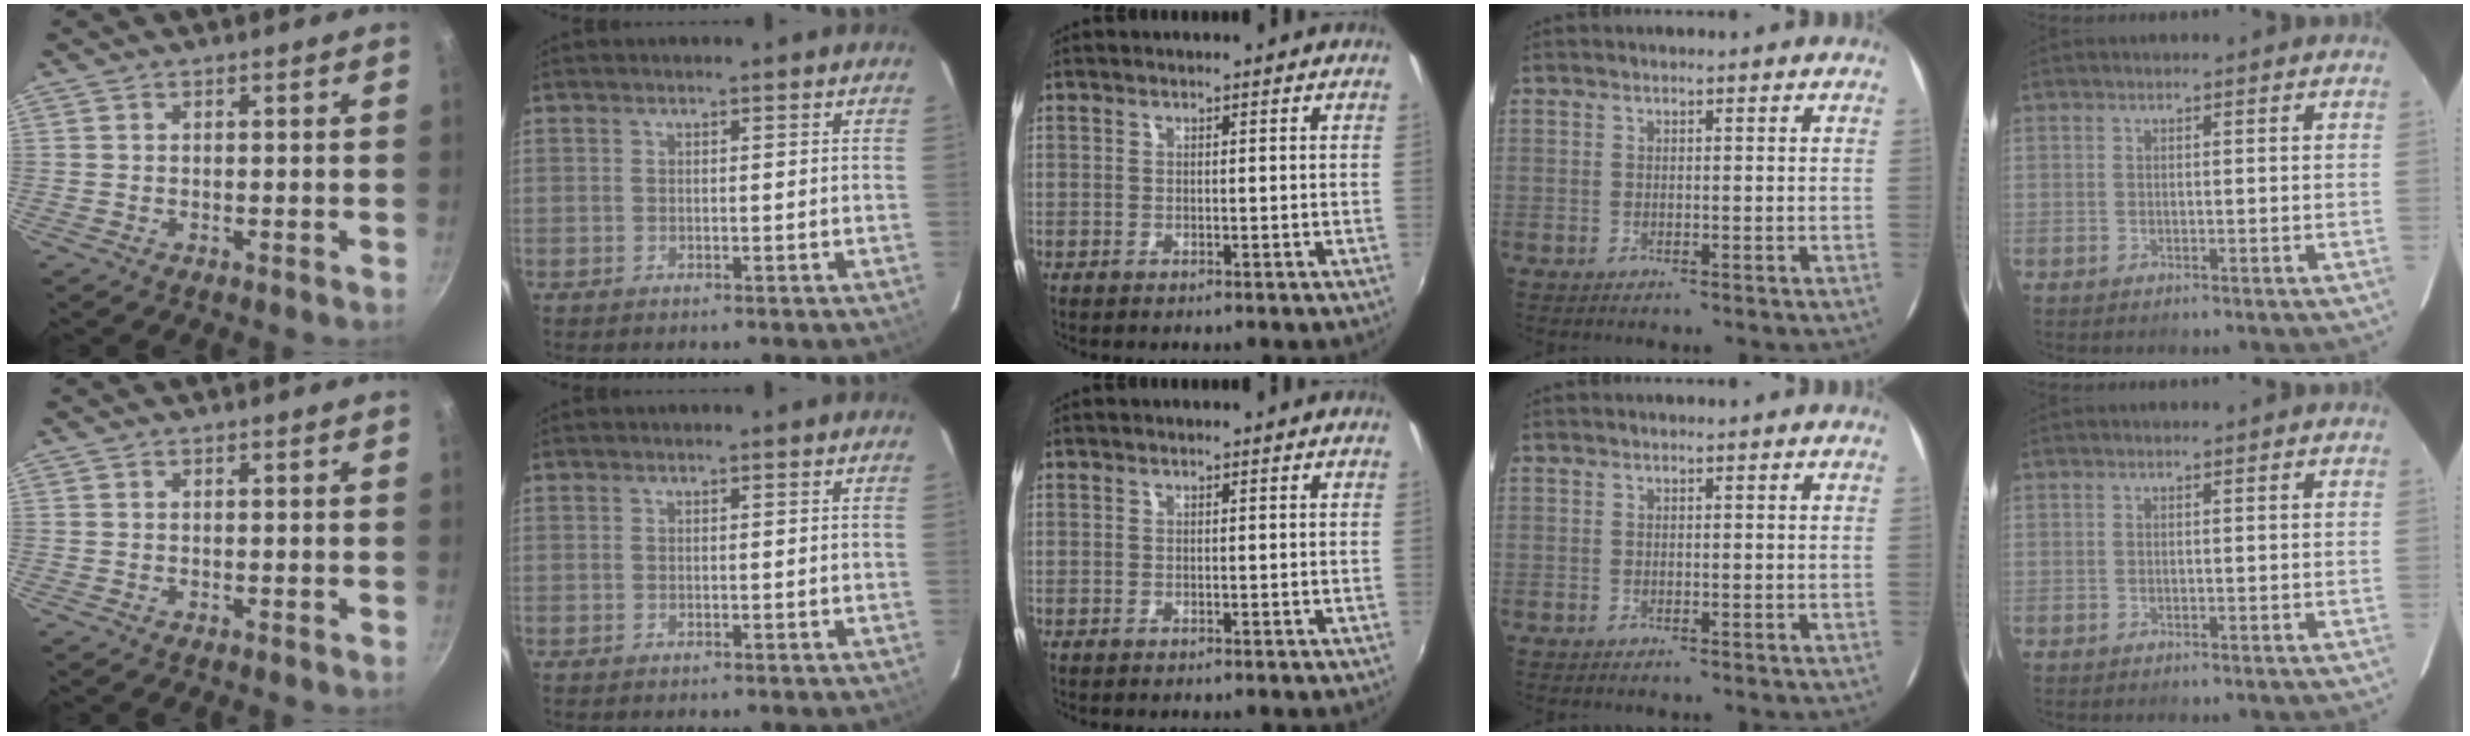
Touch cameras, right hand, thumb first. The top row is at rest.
{}